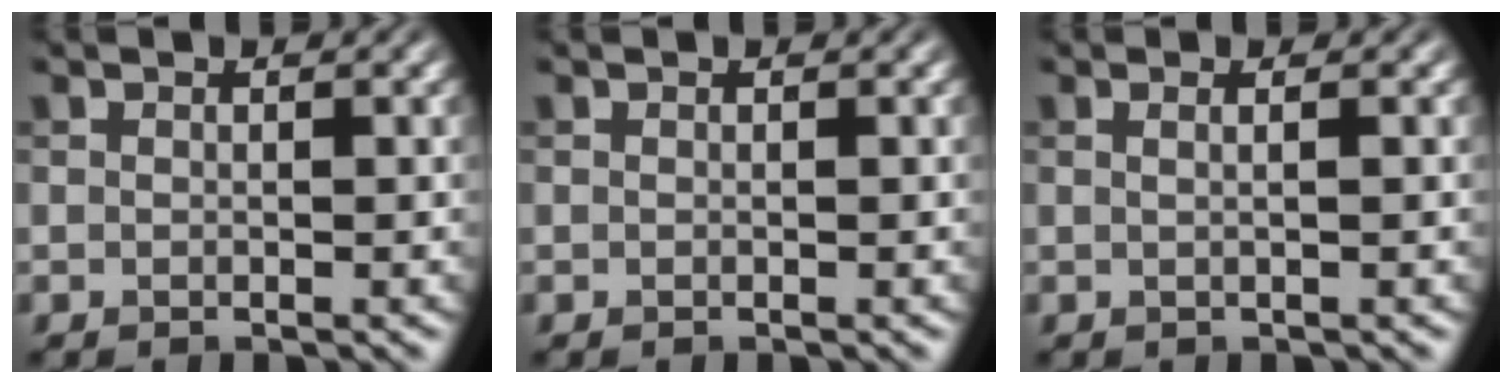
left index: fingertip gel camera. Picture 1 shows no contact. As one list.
[{"total": 0.0}, {"total": 1.7, "force": [0.5, 0.8, 1.4], "torque": [-0.008, -0.002, -0.012]}]